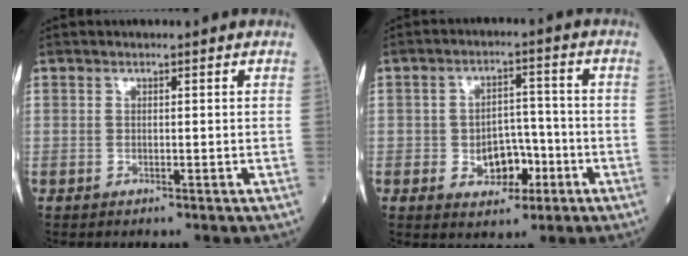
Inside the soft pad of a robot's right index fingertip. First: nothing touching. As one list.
[{"total": 6.7, "force": [-2.1, 4.2, 4.7], "torque": [-0.070, 0.012, -0.029]}]